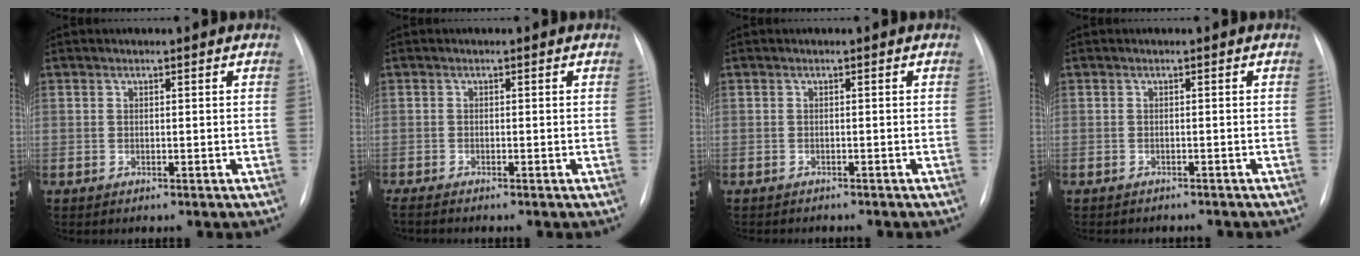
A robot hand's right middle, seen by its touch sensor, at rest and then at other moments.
{"total": 2.5, "force": [-2.2, 0.0, 1.2], "torque": [-0.019, -0.004, -0.035]}
{"total": 3.7, "force": [-3.3, 1.1, 1.3], "torque": [-0.018, -0.006, -0.035]}
{"total": 4.2, "force": [-3.8, 1.4, 1.2], "torque": [-0.015, -0.003, -0.042]}